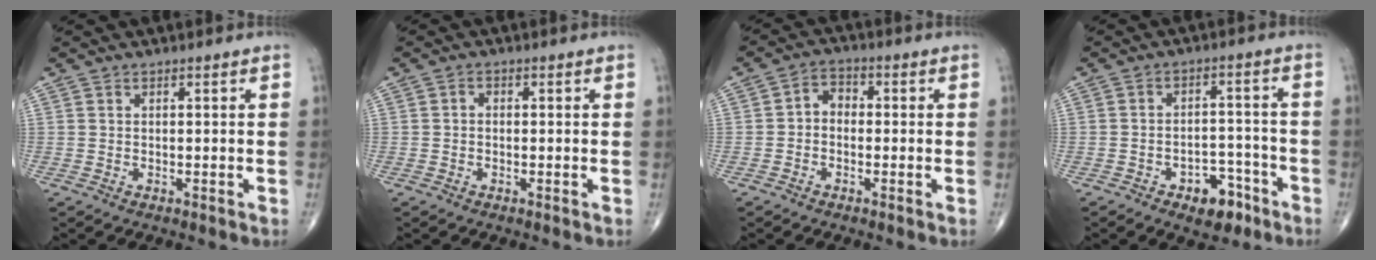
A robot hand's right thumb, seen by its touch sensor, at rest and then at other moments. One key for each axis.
{"total": 1.1, "fx": -0.2, "fy": 0.8, "fz": 0.6, "tx": -0.005, "ty": 0.003, "tz": -0.007}
{"total": 3.9, "fx": -0.6, "fy": 3.1, "fz": 2.4, "tx": -0.025, "ty": 0.018, "tz": -0.025}
{"total": 7.6, "fx": -4.4, "fy": 4.5, "fz": 4.2, "tx": -0.030, "ty": 0.039, "tz": -0.061}